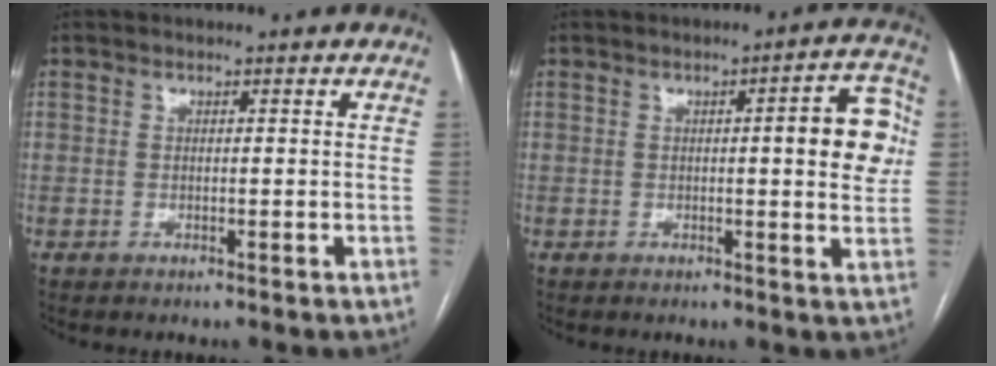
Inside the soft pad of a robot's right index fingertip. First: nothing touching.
{"total": 8.2, "force": [1.1, 1.6, 8.0], "torque": [-0.090, 0.013, 0.006]}